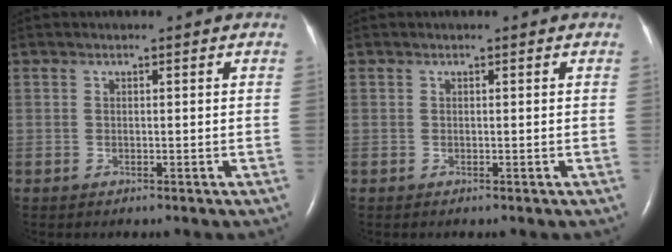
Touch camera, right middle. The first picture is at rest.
{"total": 0.0}